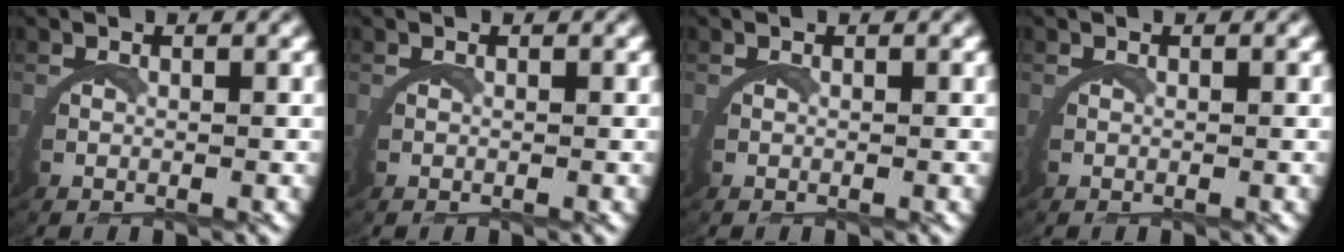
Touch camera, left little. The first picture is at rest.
{"total": 0.0}
{"total": 0.0}
{"total": 0.0}